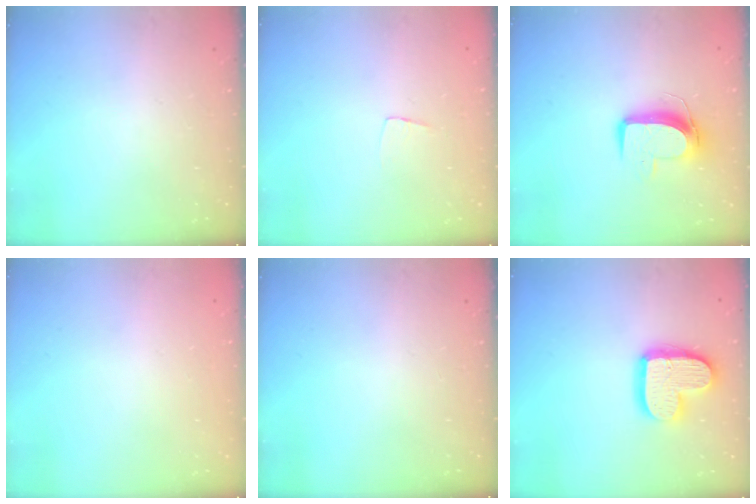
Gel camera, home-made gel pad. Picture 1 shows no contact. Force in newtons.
{"total": 3.5, "press": 3.5, "slide": 0.2}
{"total": 10.2, "press": 10.2, "slide": 0.8}
{"total": 0.0}
{"total": 0.0}
{"total": 16.1, "press": 16.1, "slide": 1.3}